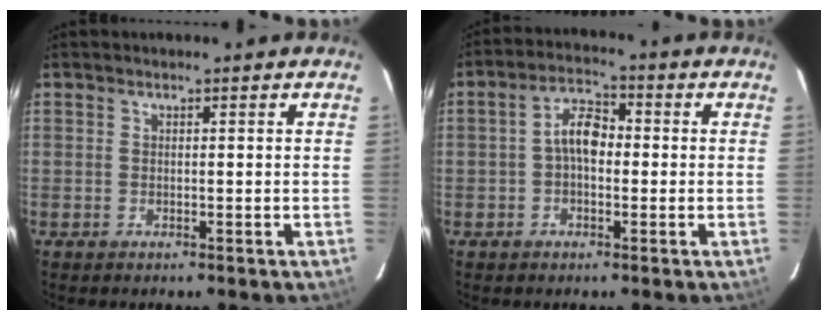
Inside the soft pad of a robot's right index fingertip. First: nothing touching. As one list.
[{"total": 5.5, "force": [-0.4, 3.2, 4.5], "torque": [-0.083, 0.020, -0.009]}]